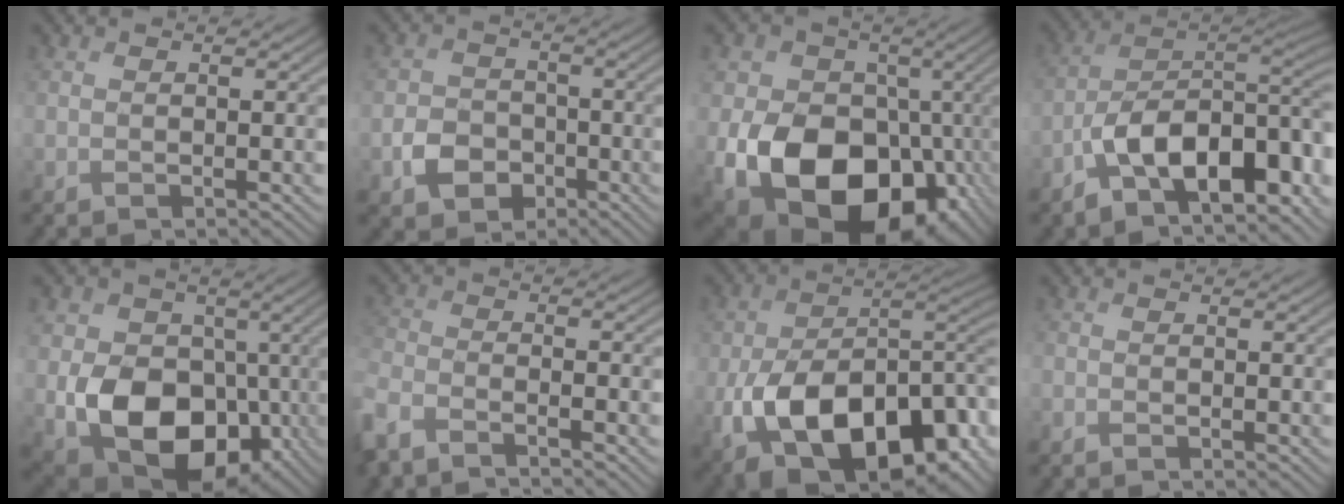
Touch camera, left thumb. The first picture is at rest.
{"total": 4.7, "force": [-2.0, 3.8, 1.9], "torque": [-0.036, -0.005, -0.044]}
{"total": 20.1, "force": [-5.4, 14.8, 12.5], "torque": [-0.219, -0.040, -0.079]}
{"total": 14.7, "force": [-5.8, 7.4, 11.2], "torque": [-0.173, -0.016, -0.106]}
{"total": 14.4, "force": [-2.6, 10.5, 9.5], "torque": [-0.169, -0.029, -0.047]}
{"total": 6.4, "force": [-5.0, 1.9, 3.4], "torque": [-0.093, -0.018, -0.105]}
{"total": 17.6, "force": [-5.7, 11.4, 12.1], "torque": [-0.209, -0.048, -0.077]}
{"total": 1.1, "force": [-1.0, 0.2, 0.4], "torque": [-0.010, -0.004, -0.020]}